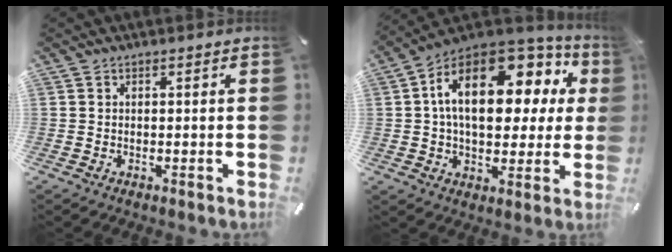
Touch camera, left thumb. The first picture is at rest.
{"total": 20.0, "force": [6.4, 11.4, 15.1], "torque": [-0.250, -0.034, 0.105]}